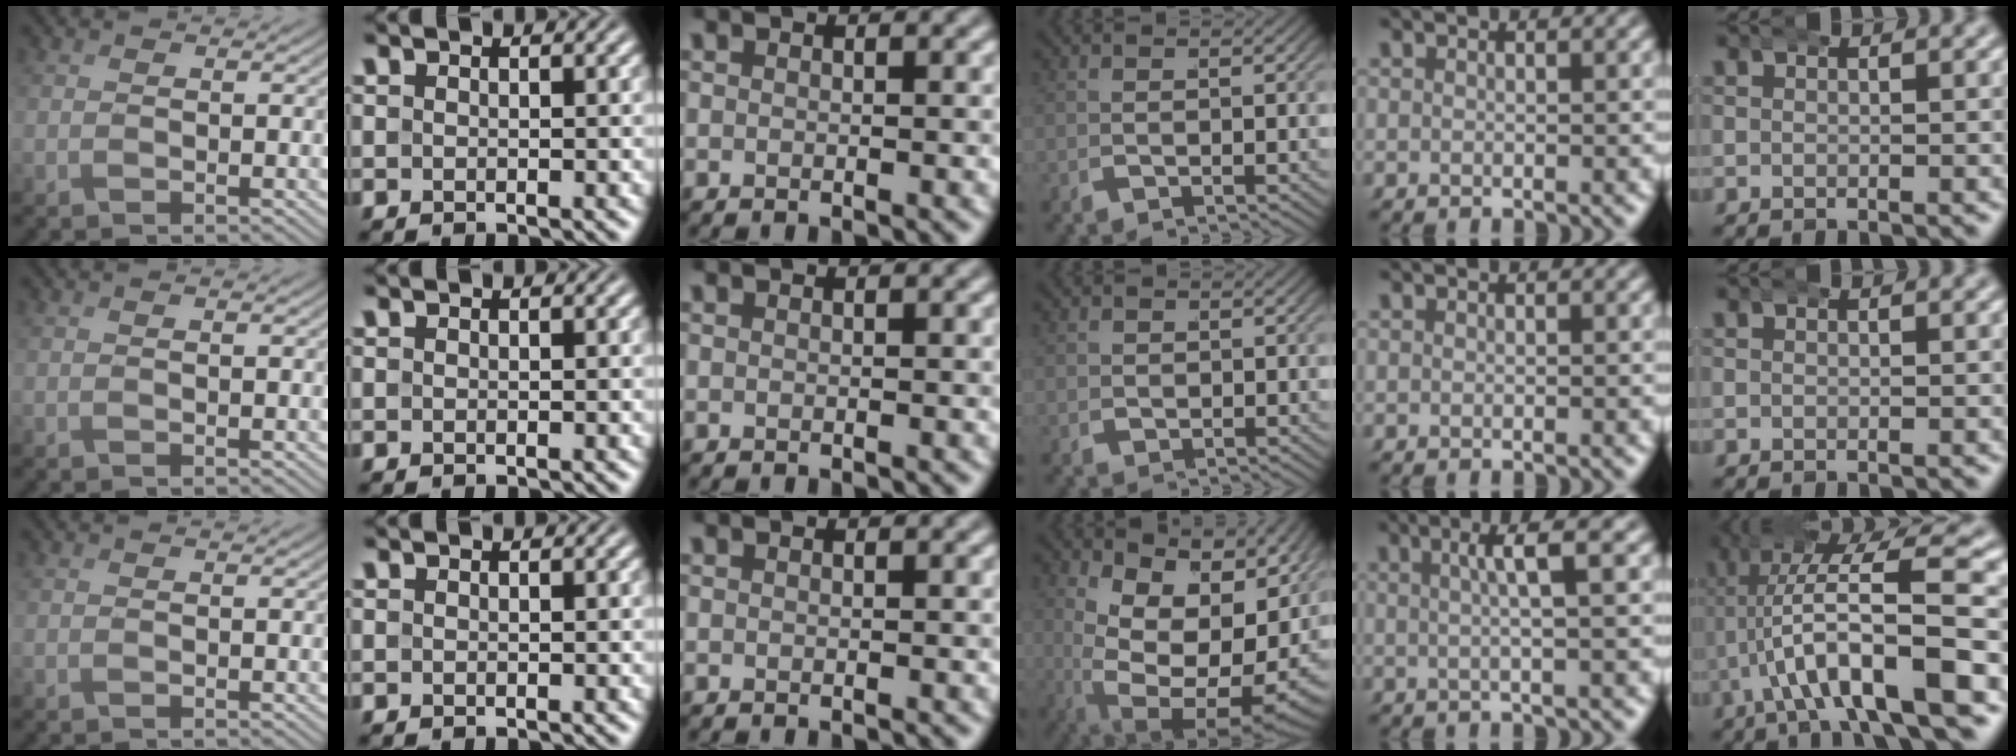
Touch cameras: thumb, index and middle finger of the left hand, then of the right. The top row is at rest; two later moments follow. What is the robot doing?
{"motion": "wrap", "object": "bandana"}